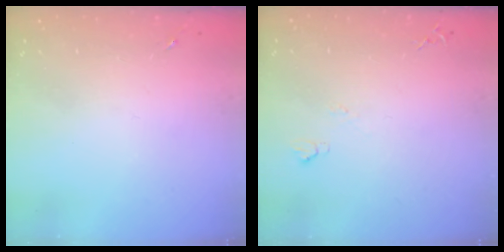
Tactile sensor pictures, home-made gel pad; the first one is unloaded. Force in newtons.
{"total": 4.0, "press": 4.0, "slide": 0.6}